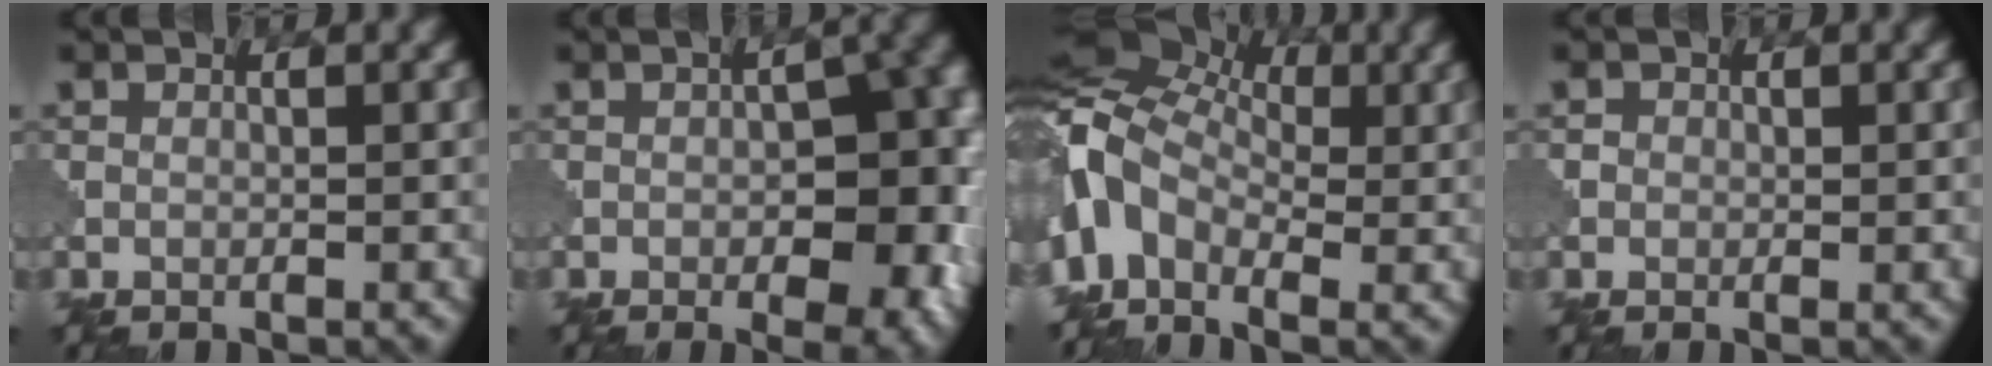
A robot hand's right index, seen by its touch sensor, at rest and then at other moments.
{"total": 9.2, "force": [-2.5, 4.5, 7.6], "torque": [-0.077, -0.001, -0.031]}
{"total": 8.9, "force": [-0.1, 6.5, 6.1], "torque": [-0.140, 0.011, -0.013]}
{"total": 0.9, "force": [0.0, 0.9, 0.1], "torque": [0.002, -0.002, 0.006]}